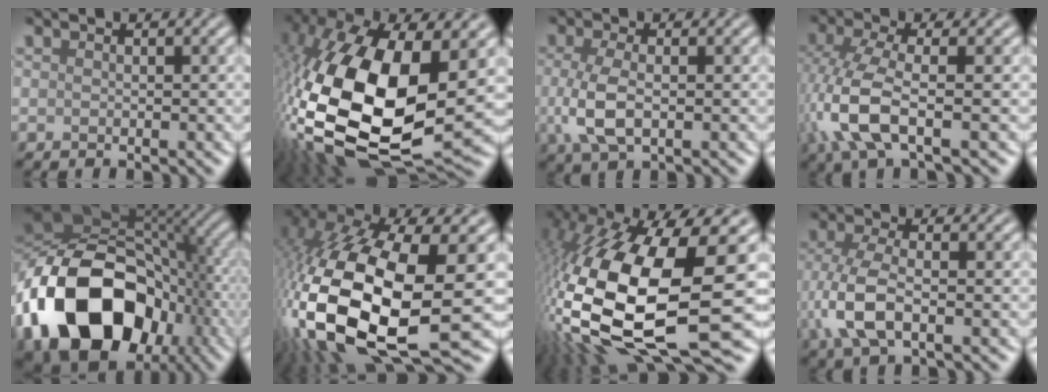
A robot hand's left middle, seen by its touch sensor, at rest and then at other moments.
{"total": 18.0, "force": [-1.2, 8.9, 15.6], "torque": [-0.343, -0.009, -0.022]}
{"total": 4.2, "force": [-0.6, 2.0, 3.6], "torque": [-0.090, -0.004, -0.011]}
{"total": 5.9, "force": [-1.5, 2.3, 5.2], "torque": [-0.135, 0.005, -0.034]}
{"total": 16.8, "force": [-5.7, 11.8, 10.6], "torque": [-0.215, -0.015, -0.095]}
{"total": 17.9, "force": [-3.5, 7.9, 15.7], "torque": [-0.362, -0.013, -0.060]}
{"total": 18.2, "force": [-1.6, 6.6, 16.9], "torque": [-0.360, -0.014, -0.026]}
{"total": 5.2, "force": [-1.5, 2.4, 4.4], "torque": [-0.108, 0.004, -0.034]}